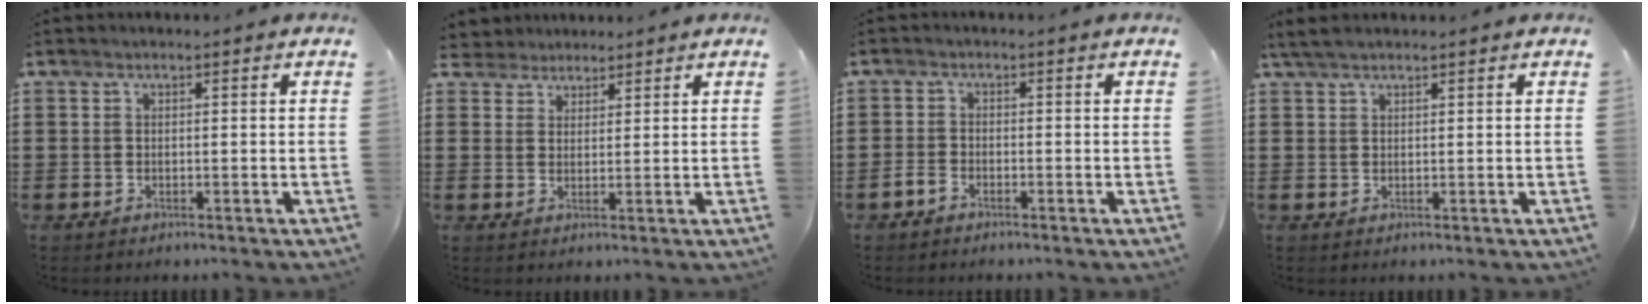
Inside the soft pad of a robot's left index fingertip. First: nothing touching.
{"total": 2.6, "force": [2.3, 1.3, -0.3], "torque": [-0.007, 0.004, 0.043]}
{"total": 1.7, "force": [-1.4, 0.8, 0.6], "torque": [-0.024, 0.002, -0.032]}
{"total": 2.2, "force": [1.7, 0.5, 1.4], "torque": [-0.031, 0.001, 0.032]}